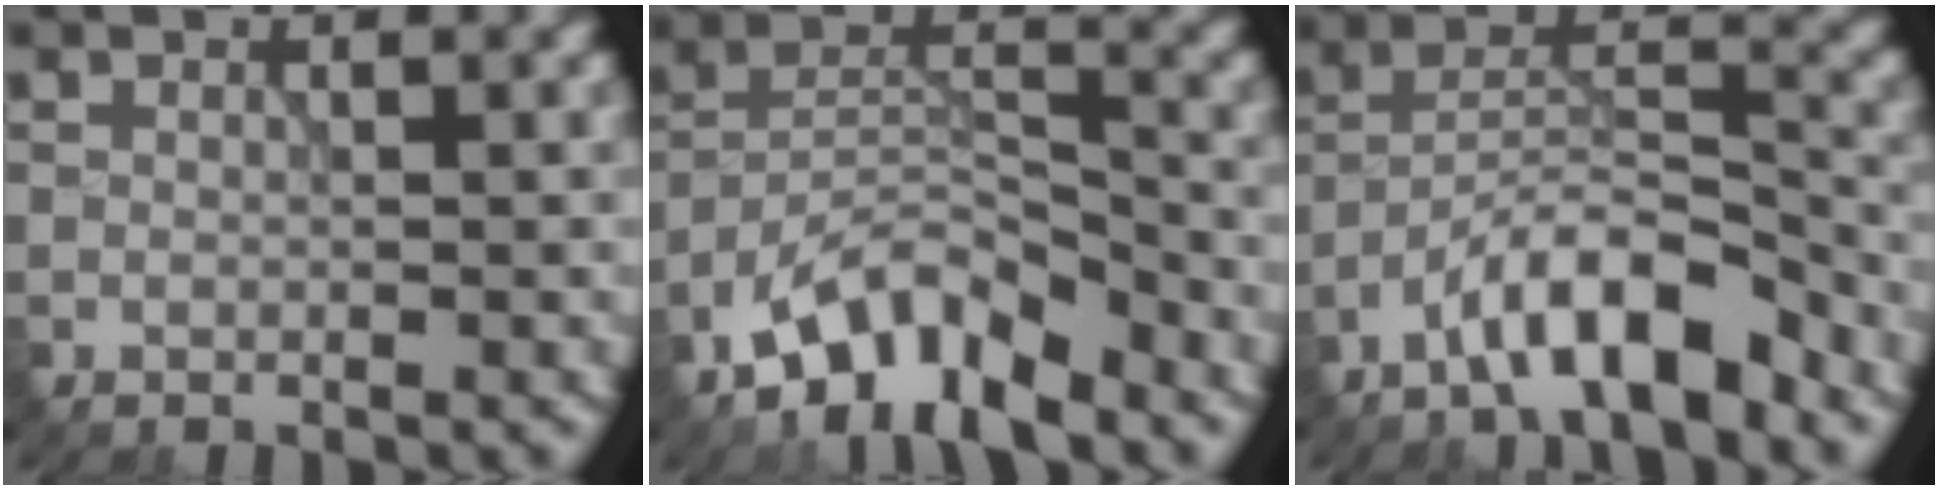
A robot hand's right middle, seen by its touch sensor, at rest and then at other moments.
{"total": 7.3, "force": [-5.5, 2.4, 4.2], "torque": [-0.070, 0.005, -0.106]}
{"total": 6.6, "force": [-4.7, 1.5, 4.2], "torque": [-0.070, 0.012, -0.086]}